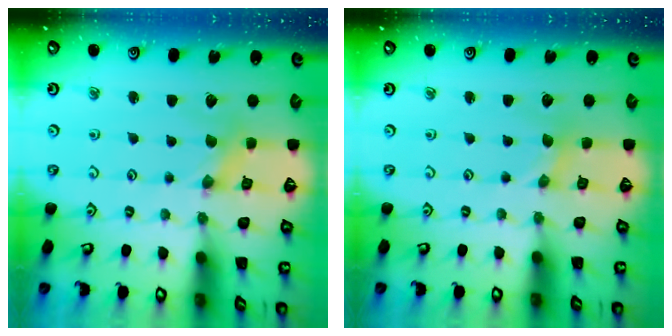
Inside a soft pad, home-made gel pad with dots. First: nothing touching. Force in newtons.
{"total": 0.0}